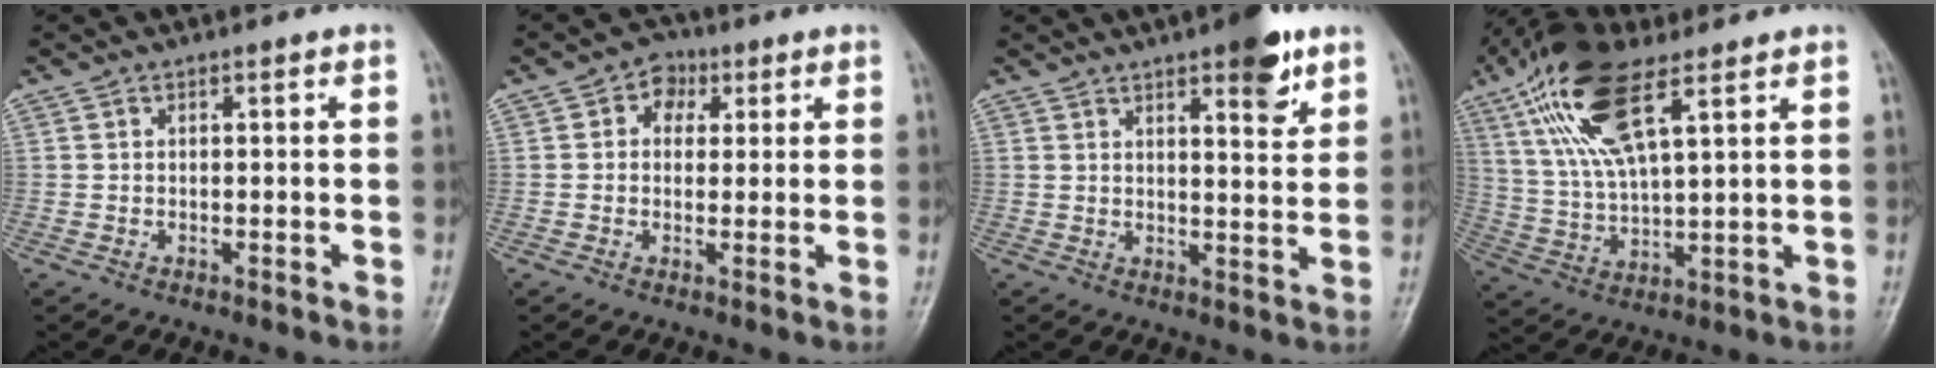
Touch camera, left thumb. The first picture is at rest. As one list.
[{"total": 4.9, "force": [1.6, 4.1, 2.3], "torque": [-0.005, 0.003, 0.017]}, {"total": 8.0, "force": [4.8, 2.6, 5.9], "torque": [-0.061, -0.024, 0.062]}, {"total": 15.9, "force": [8.2, 5.7, 12.4], "torque": [-0.246, -0.007, 0.156]}]